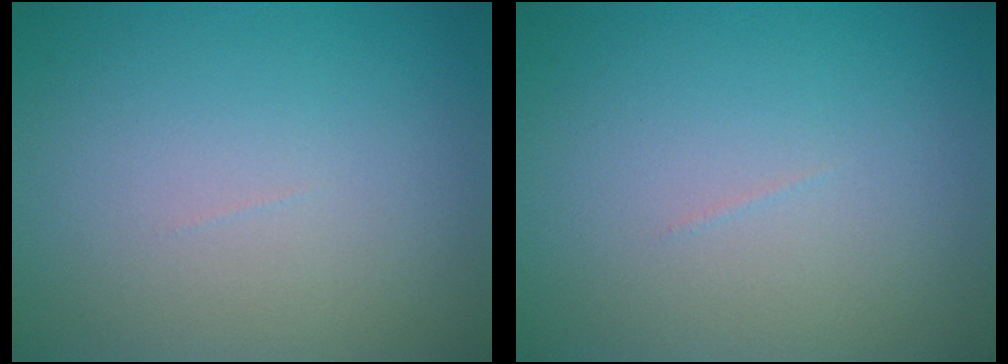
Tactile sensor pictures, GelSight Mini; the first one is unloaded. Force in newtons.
{"total": 0.0}